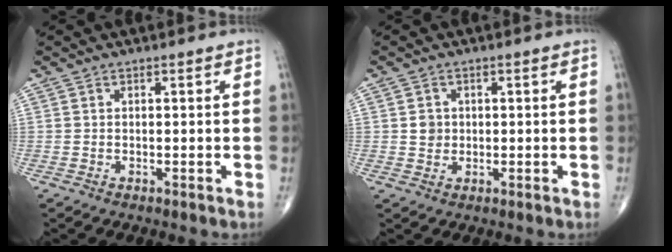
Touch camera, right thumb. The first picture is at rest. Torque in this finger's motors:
{"motor_torque": [0.00, 0.28, 0.43, 0.05, -0.02]}